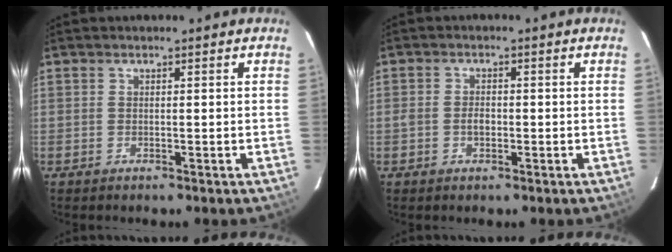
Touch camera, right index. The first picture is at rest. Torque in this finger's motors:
{"motor_torque": [0.42, -0.04, 0.20, 0.05]}